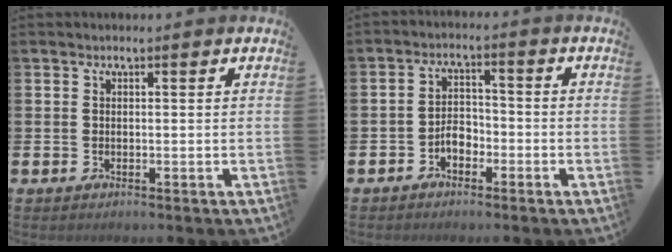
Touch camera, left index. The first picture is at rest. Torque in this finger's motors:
{"motor_torque": [0.09, 0.18, 0.08, 0.02]}